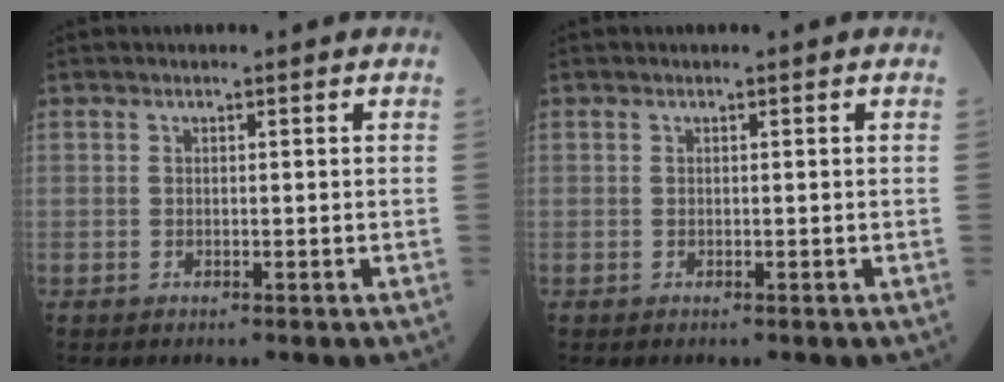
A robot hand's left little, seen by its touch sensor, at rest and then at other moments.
{"total": 0.0}